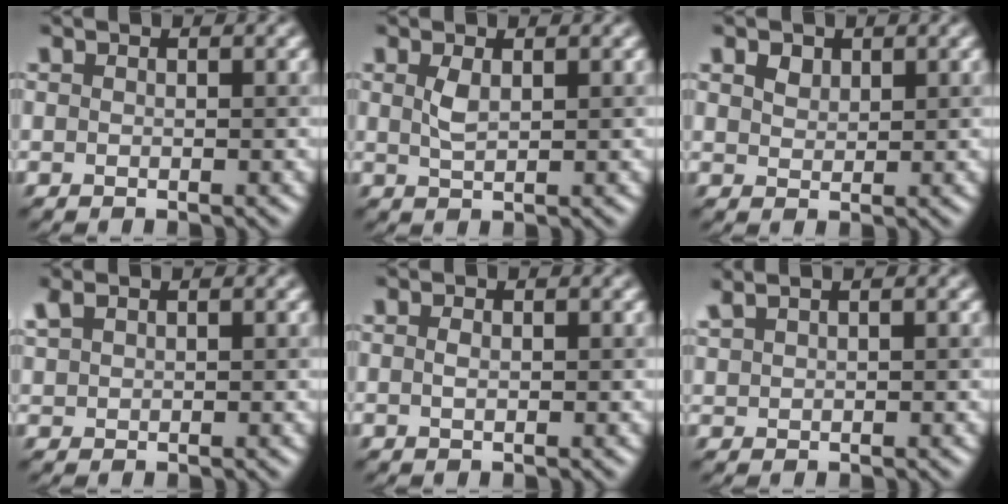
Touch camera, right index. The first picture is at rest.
{"total": 1.4, "force": [0.9, 0.5, 1.0], "torque": [-0.023, 0.006, 0.019]}
{"total": 1.6, "force": [1.3, 0.9, 0.2], "torque": [-0.002, 0.008, 0.025]}
{"total": 1.5, "force": [1.4, 0.5, 0.3], "torque": [-0.008, 0.012, 0.031]}
{"total": 0.5, "force": [0.4, 0.2, 0.3], "torque": [-0.005, 0.006, 0.007]}
{"total": 1.7, "force": [1.7, 0.3, 0.3], "torque": [-0.004, 0.012, 0.036]}